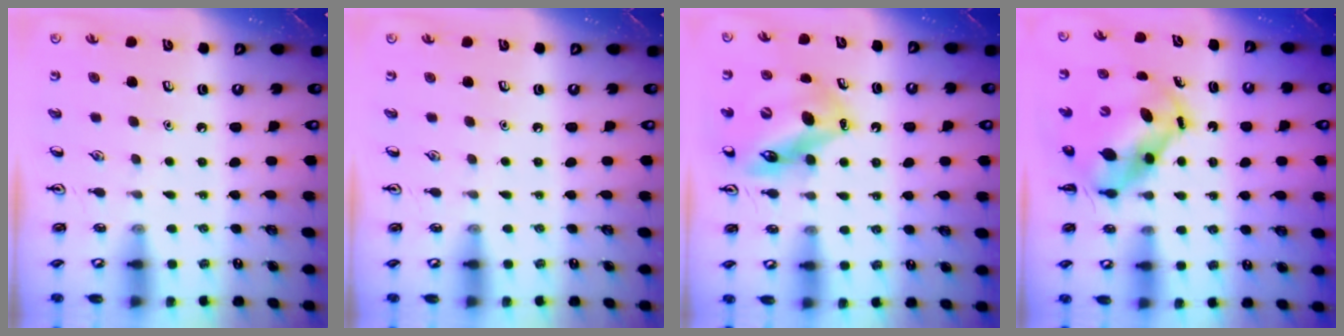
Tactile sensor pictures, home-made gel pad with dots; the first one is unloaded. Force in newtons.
{"total": 0.0}
{"total": 12.8, "press": 12.1, "slide": 4.2}
{"total": 6.9, "press": 6.6, "slide": 2.0}